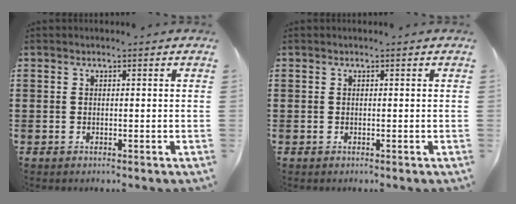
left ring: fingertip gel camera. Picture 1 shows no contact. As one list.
[{"total": 0.0}]